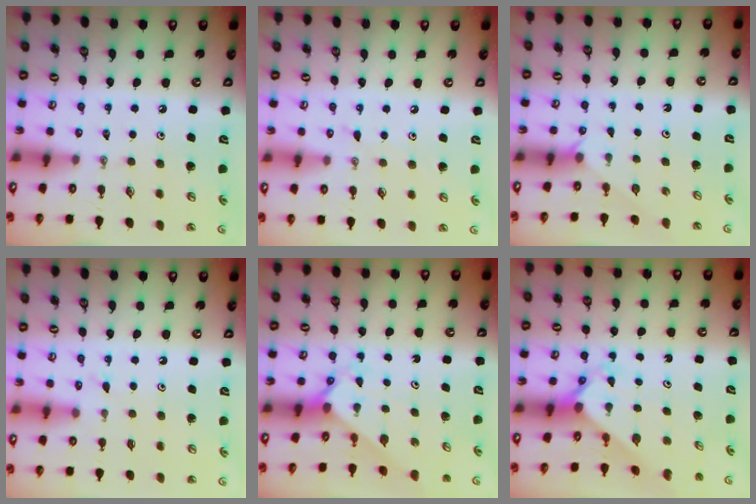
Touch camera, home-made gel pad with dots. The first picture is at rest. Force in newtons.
{"total": 6.3, "press": 6.3, "slide": 0.6}
{"total": 1.5, "press": 1.5, "slide": 0.3}
{"total": 8.5, "press": 8.5, "slide": 0.5}
{"total": 2.0, "press": 2.0, "slide": 0.2}
{"total": 2.4, "press": 2.4, "slide": 0.2}